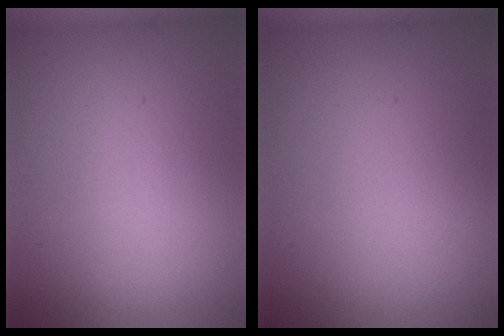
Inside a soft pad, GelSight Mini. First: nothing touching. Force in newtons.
{"total": 0.0}